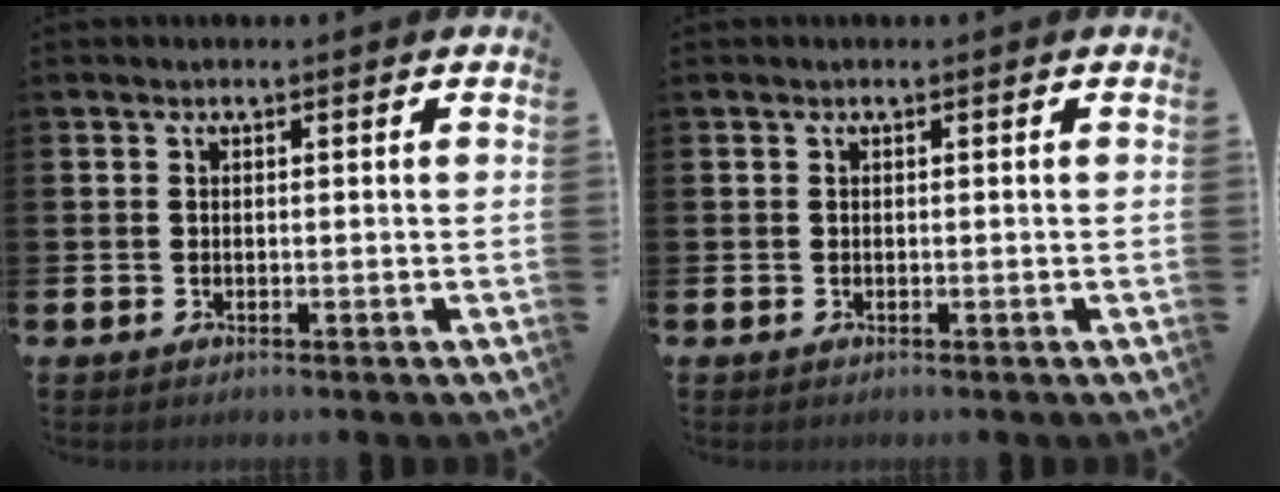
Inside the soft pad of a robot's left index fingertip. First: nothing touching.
{"total": 0.0}